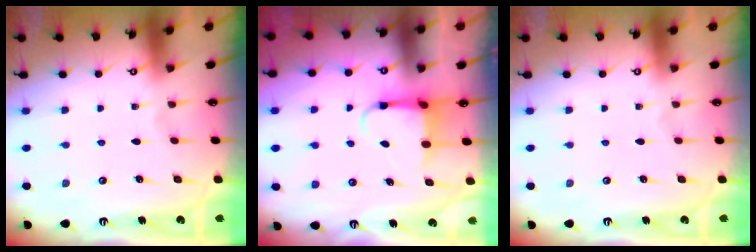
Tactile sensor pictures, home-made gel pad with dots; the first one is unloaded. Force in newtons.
{"total": 4.0, "press": 3.9, "slide": 0.4}
{"total": 0.0}